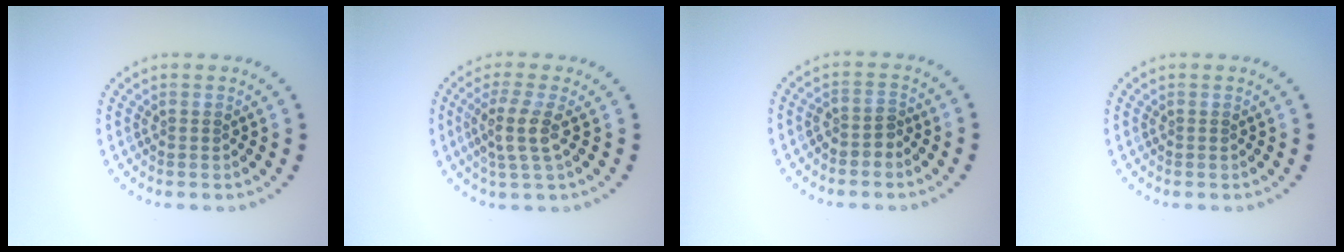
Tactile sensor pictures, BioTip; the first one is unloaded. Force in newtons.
{"total": 3.0, "press": 2.4, "slide": 1.8}
{"total": 1.4, "press": 1.2, "slide": 0.8}
{"total": 0.0}